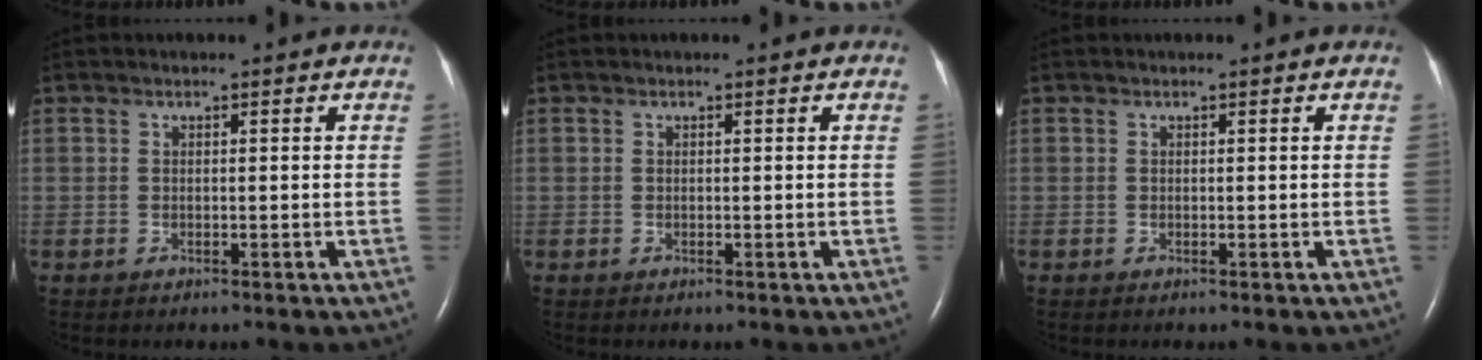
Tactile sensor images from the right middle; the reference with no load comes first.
{"total": 0.0}
{"total": 0.0}